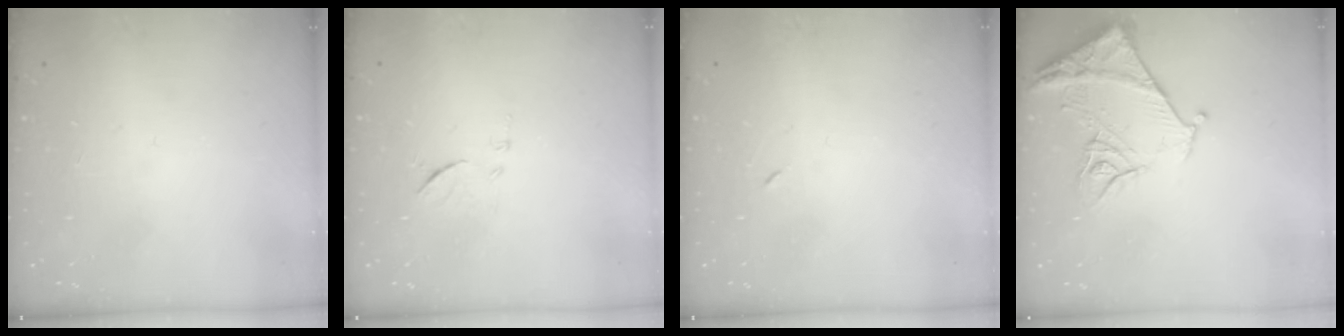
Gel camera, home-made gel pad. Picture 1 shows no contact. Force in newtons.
{"total": 8.2, "press": 8.2, "slide": 0.2}
{"total": 3.3, "press": 3.2, "slide": 0.7}
{"total": 11.7, "press": 11.6, "slide": 1.2}